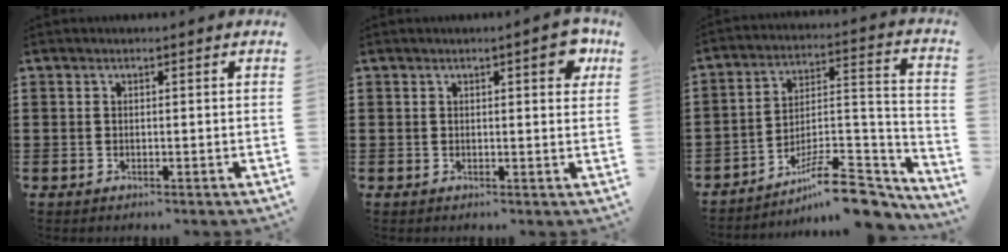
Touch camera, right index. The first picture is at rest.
{"total": 3.6, "force": [1.6, 0.9, 3.1], "torque": [-0.042, -0.002, 0.020]}
{"total": 11.6, "force": [-8.9, 3.2, 6.7], "torque": [-0.090, 0.038, -0.158]}